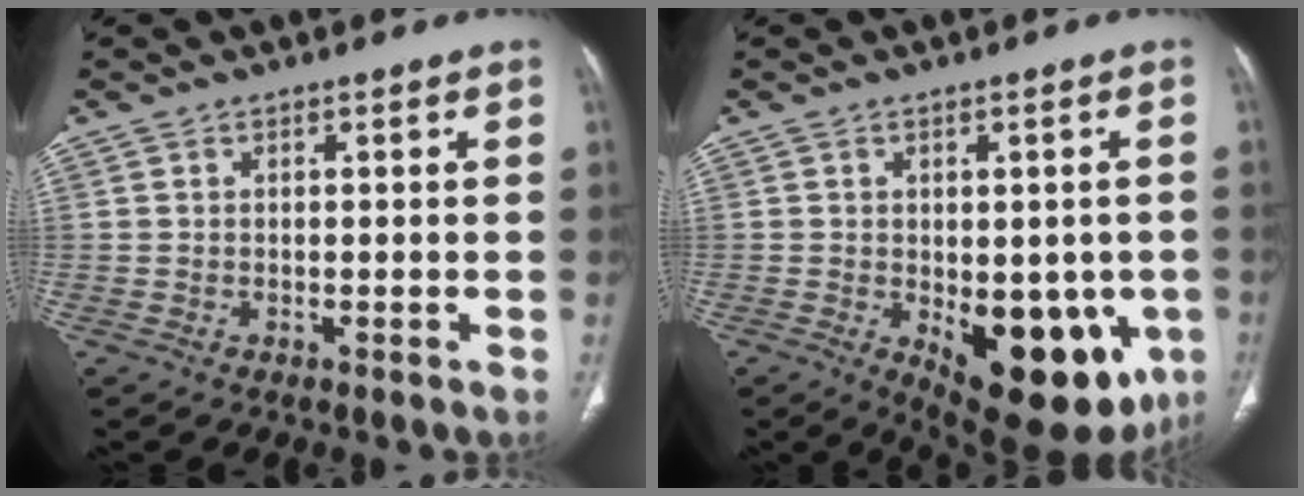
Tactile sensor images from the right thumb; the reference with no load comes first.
{"total": 18.9, "force": [-5.8, 9.5, 15.3], "torque": [-0.145, -0.009, -0.052]}